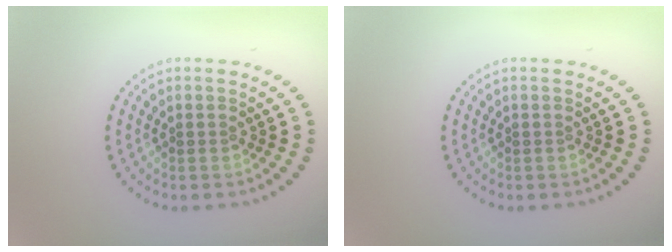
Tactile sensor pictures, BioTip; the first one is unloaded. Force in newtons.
{"total": 0.0}